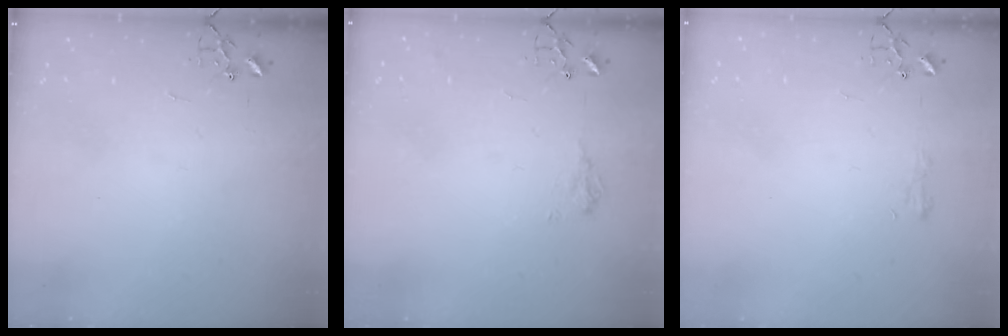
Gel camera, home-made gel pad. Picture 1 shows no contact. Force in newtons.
{"total": 8.5, "press": 8.4, "slide": 0.8}
{"total": 5.6, "press": 5.6, "slide": 0.6}